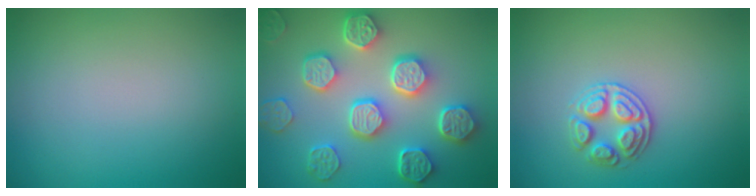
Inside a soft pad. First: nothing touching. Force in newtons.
{"total": 8.2, "press": 6.4, "slide": 5.1}
{"total": 2.6, "press": 2.6, "slide": 0.5}